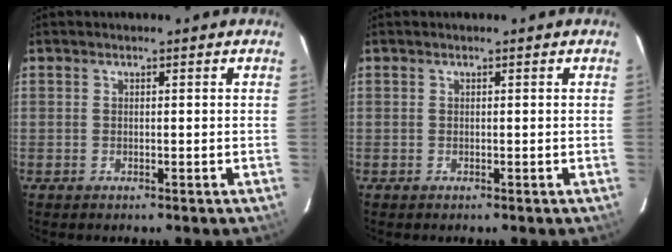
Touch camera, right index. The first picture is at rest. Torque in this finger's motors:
{"motor_torque": [-0.01, 0.00, 0.03, 0.01]}